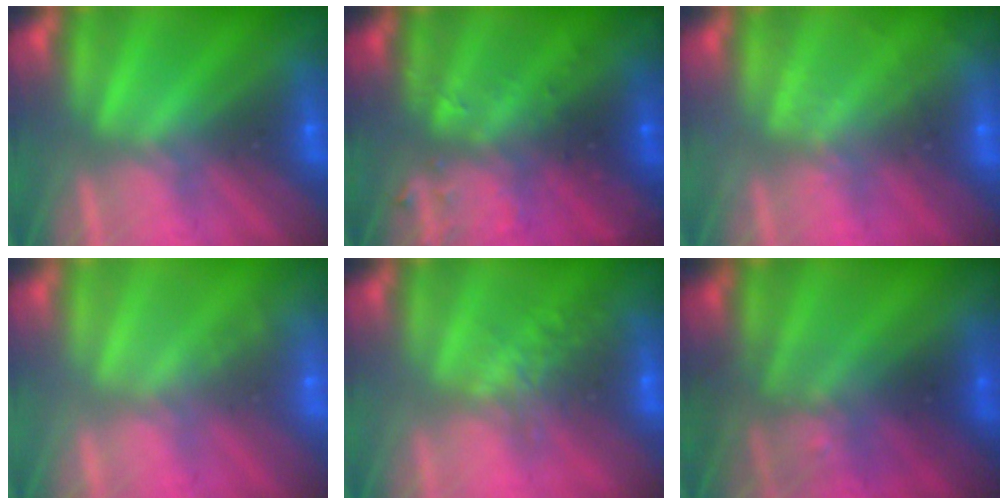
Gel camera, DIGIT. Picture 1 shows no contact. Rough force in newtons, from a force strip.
{"total": 2.9}
{"total": 1.8}
{"total": 1.7}
{"total": 3.8}
{"total": 3.0}